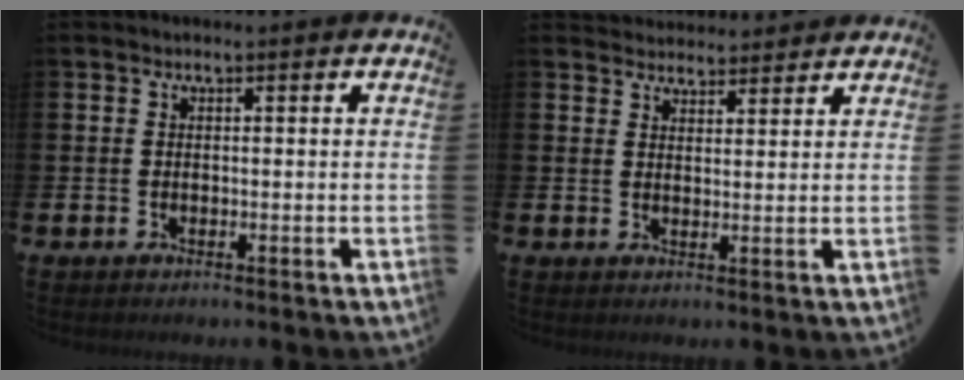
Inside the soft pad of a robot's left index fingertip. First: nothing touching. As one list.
[{"total": 3.5, "force": [3.3, 0.9, -0.4], "torque": [0.004, -0.016, 0.062]}]